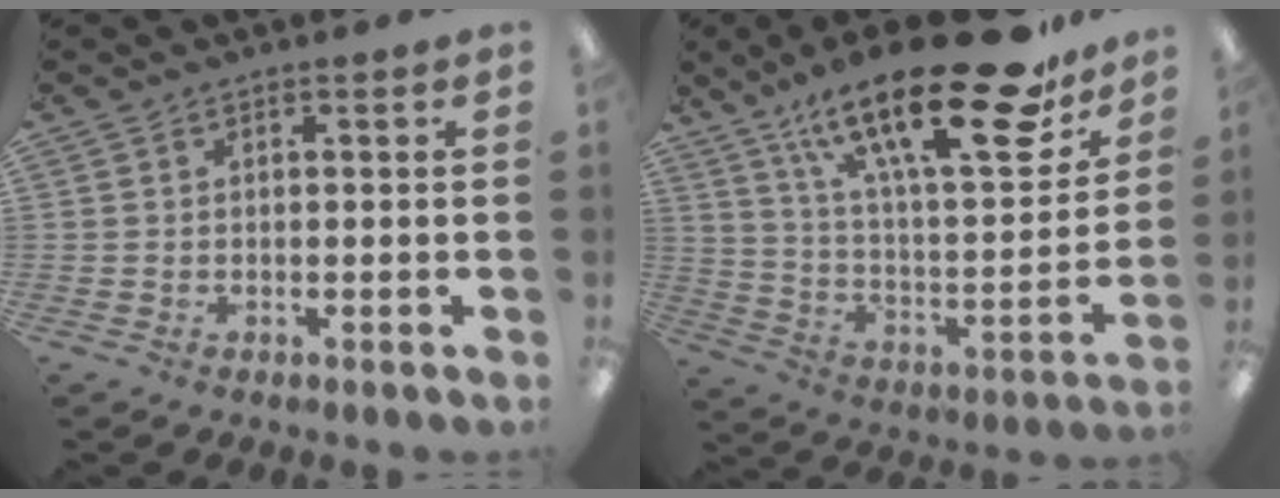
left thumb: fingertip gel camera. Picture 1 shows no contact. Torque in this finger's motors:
{"motor_torque": [0.05, 0.58, 1.44, -1.30, 0.31]}